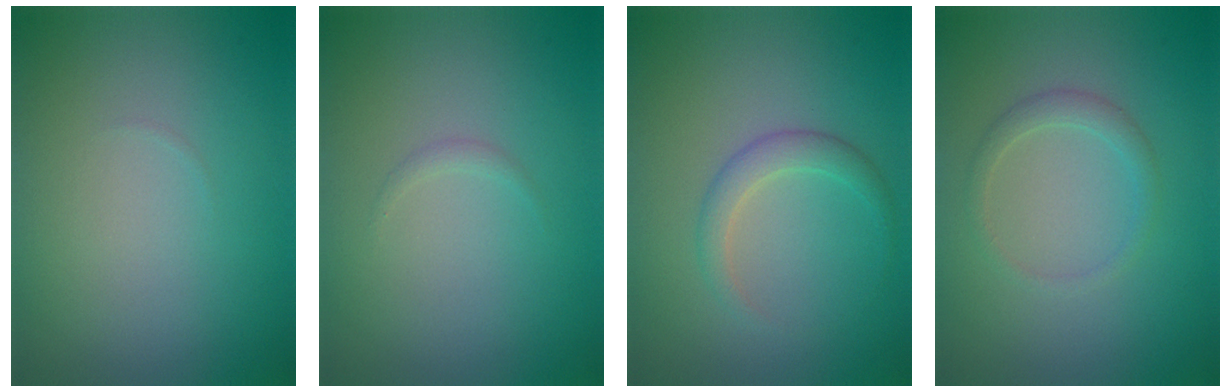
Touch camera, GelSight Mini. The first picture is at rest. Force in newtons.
{"total": 0.5, "press": 0.5, "slide": 0.0}
{"total": 2.0, "press": 2.0, "slide": 0.2}
{"total": 1.5, "press": 1.5, "slide": 0.2}